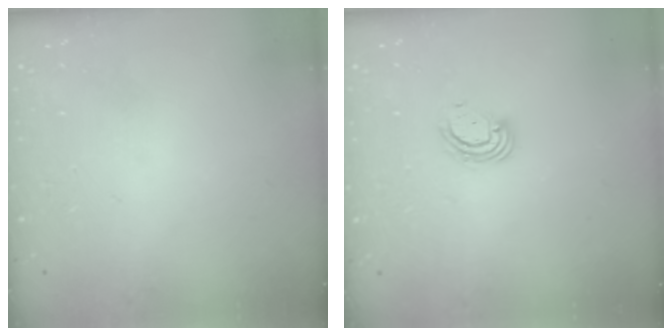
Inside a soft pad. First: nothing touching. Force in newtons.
{"total": 4.1, "press": 4.1, "slide": 0.4}